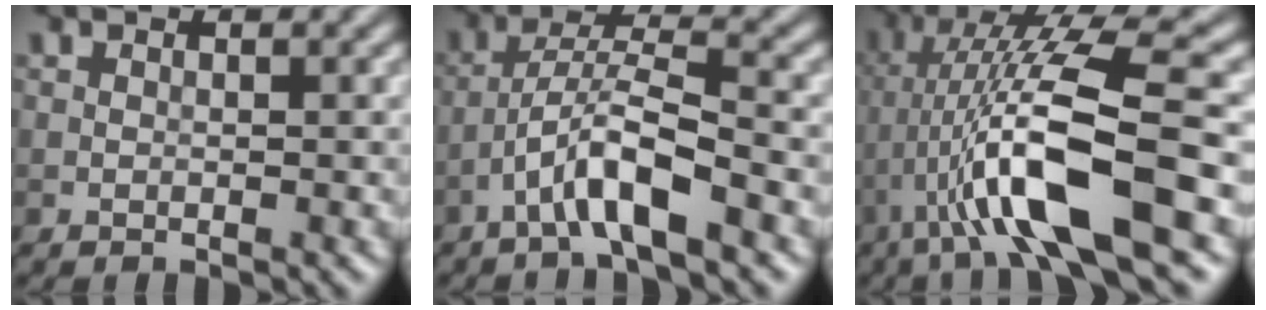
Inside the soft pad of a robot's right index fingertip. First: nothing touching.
{"total": 5.4, "force": [-2.9, 0.8, 4.5], "torque": [-0.082, 0.017, -0.055]}
{"total": 11.2, "force": [-3.1, 1.9, 10.6], "torque": [-0.191, 0.023, -0.054]}